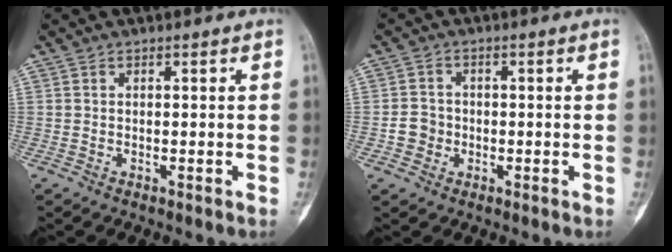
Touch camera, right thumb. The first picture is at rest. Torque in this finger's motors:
{"motor_torque": [0.70, 0.73, 0.07, -0.16, 0.08]}